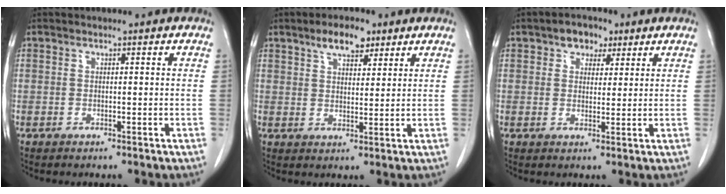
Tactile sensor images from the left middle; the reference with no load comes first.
{"total": 5.6, "force": [3.7, 2.3, 3.5], "torque": [-0.061, 0.008, 0.063]}
{"total": 4.1, "force": [2.4, 2.8, 1.9], "torque": [-0.028, 0.012, 0.038]}